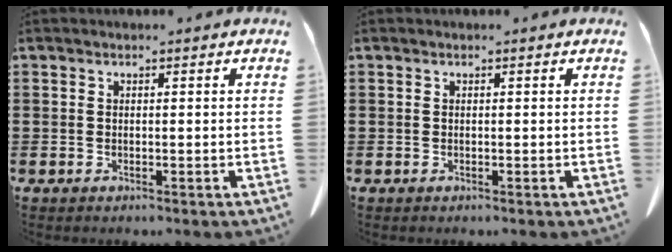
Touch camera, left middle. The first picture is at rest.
{"total": 0.0}